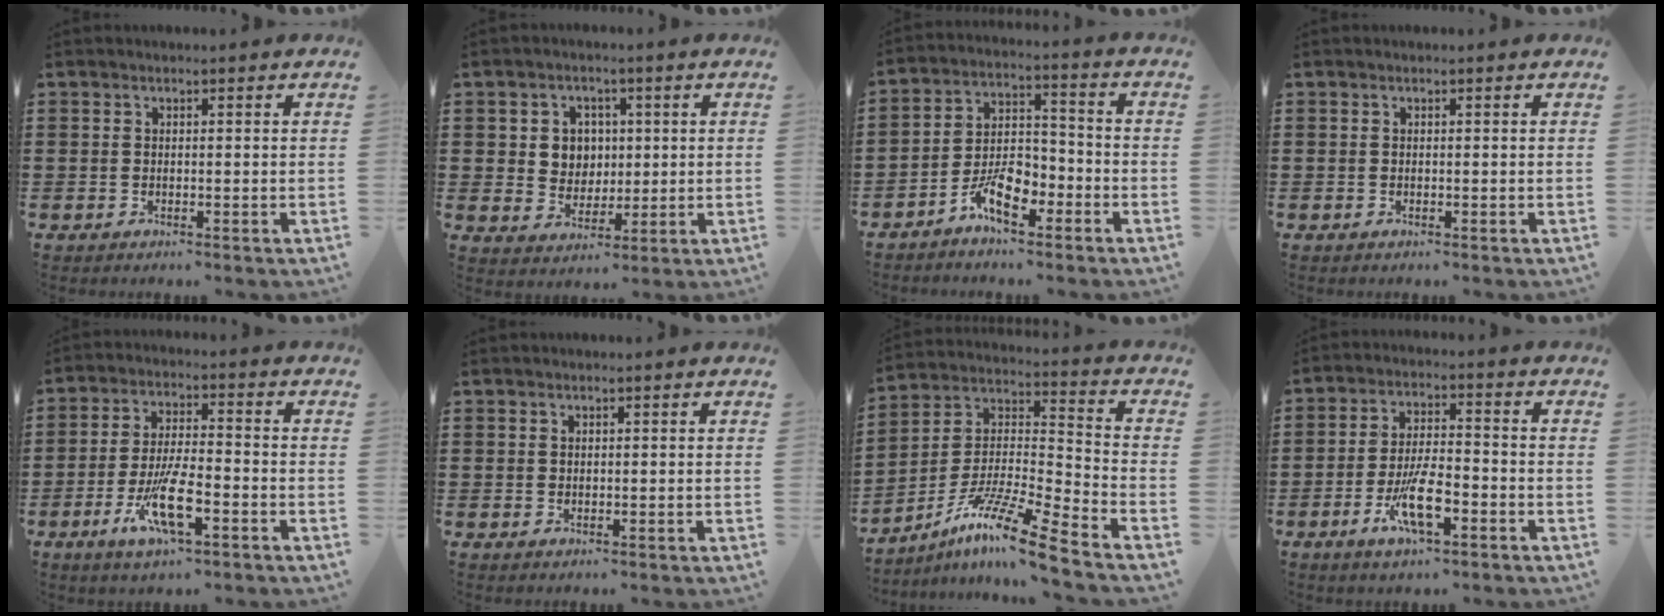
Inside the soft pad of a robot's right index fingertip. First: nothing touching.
{"total": 4.9, "force": [1.0, 4.6, 1.4], "torque": [-0.041, 0.013, 0.014]}
{"total": 7.5, "force": [-4.5, 3.6, 4.8], "torque": [-0.095, 0.012, -0.085]}
{"total": 0.0}
{"total": 9.0, "force": [-3.9, 2.3, 7.8], "torque": [-0.171, -0.014, -0.074]}
{"total": 0.6, "force": [0.3, 0.4, 0.1], "torque": [-0.004, 0.002, 0.007]}
{"total": 12.4, "force": [-9.8, 0.1, 7.6], "torque": [-0.143, 0.012, -0.193]}
{"total": 8.3, "force": [-3.8, 2.6, 7.0], "torque": [-0.143, -0.008, -0.069]}